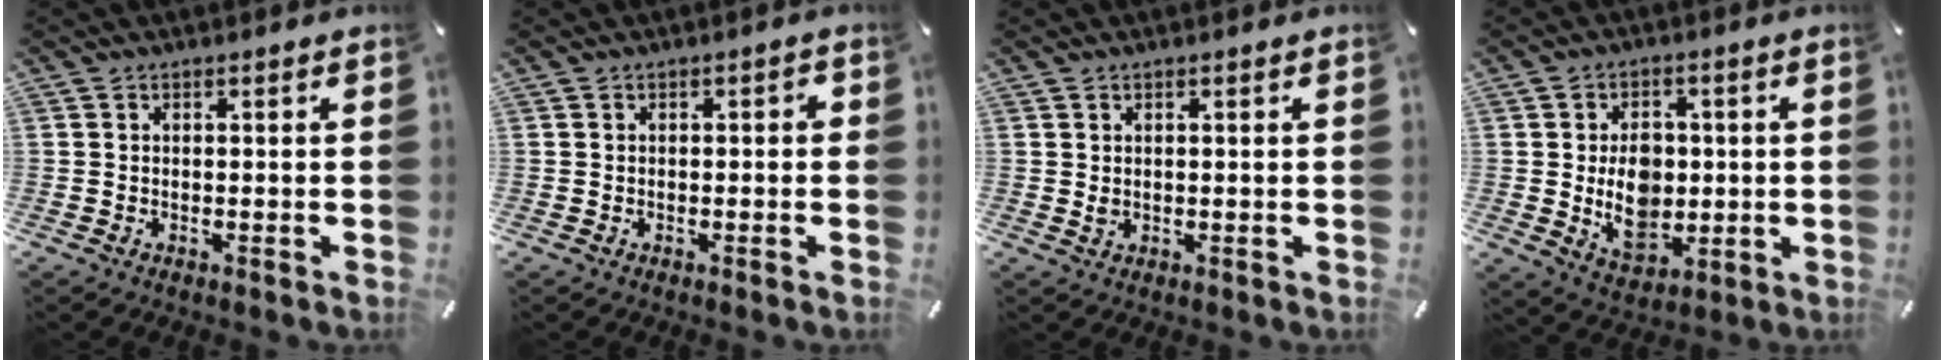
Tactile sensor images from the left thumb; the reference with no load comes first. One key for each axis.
{"total": 1.0, "fx": -0.4, "fy": 0.5, "fz": 0.8, "tx": -0.018, "ty": 0.002, "tz": -0.009}
{"total": 0.9, "fx": 0.3, "fy": 0.6, "fz": 0.5, "tx": -0.003, "ty": -0.001, "tz": 0.005}
{"total": 10.5, "fx": -0.2, "fy": 8.0, "fz": 6.8, "tx": -0.100, "ty": -0.003, "tz": -0.003}